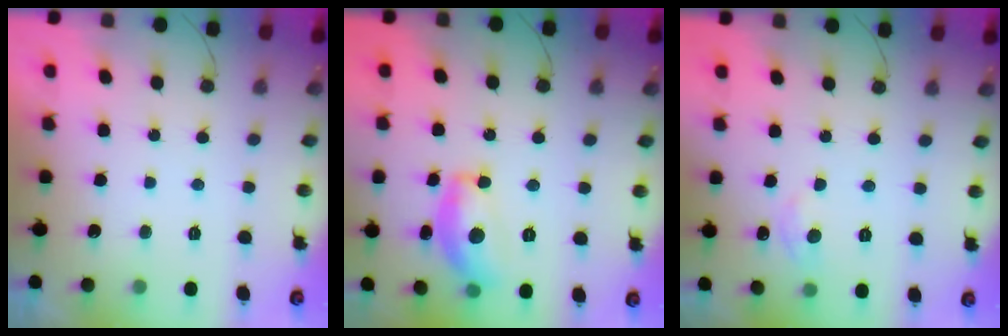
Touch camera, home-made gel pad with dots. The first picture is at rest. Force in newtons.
{"total": 14.0, "press": 14.0, "slide": 0.7}
{"total": 5.0, "press": 4.9, "slide": 0.6}